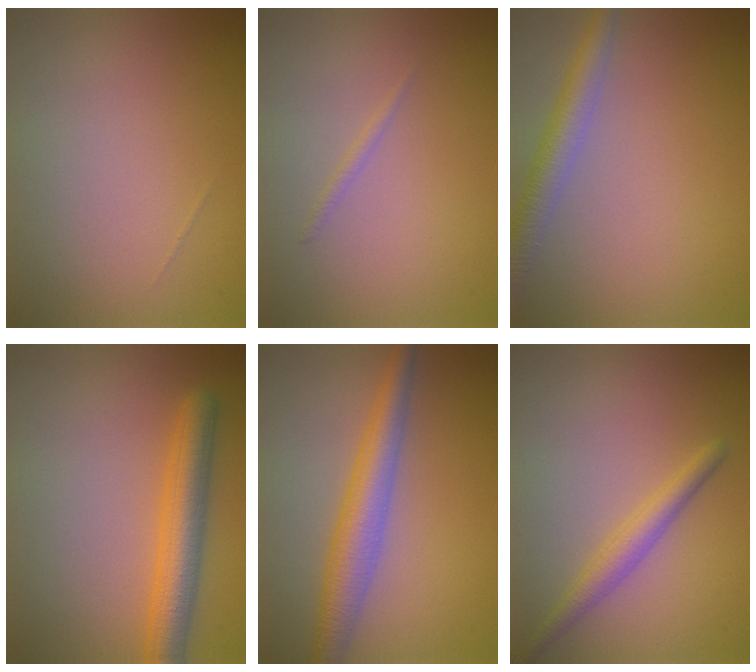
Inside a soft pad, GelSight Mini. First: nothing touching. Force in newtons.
{"total": 0.6, "press": 0.6, "slide": 0.1}
{"total": 3.5, "press": 3.5, "slide": 0.1}
{"total": 4.8, "press": 4.8, "slide": 0.2}
{"total": 4.3, "press": 4.3, "slide": 0.3}
{"total": 2.2, "press": 2.2, "slide": 0.0}